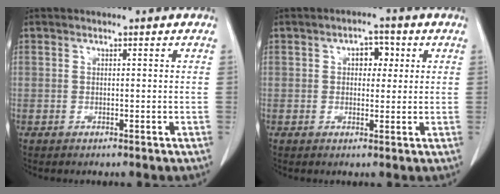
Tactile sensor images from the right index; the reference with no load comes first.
{"total": 3.6, "force": [1.1, 2.2, 2.6], "torque": [-0.035, 0.013, 0.014]}